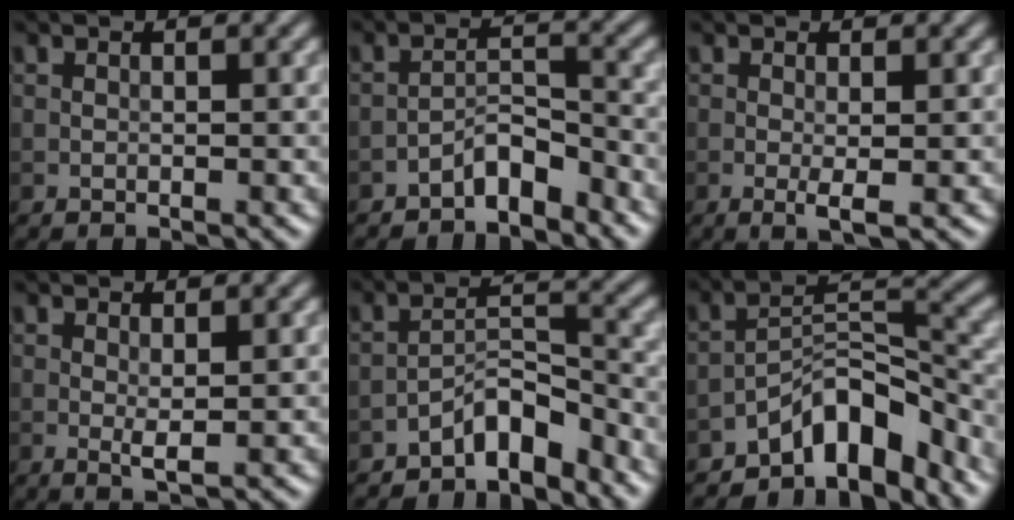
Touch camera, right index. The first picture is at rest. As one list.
[{"total": 3.0, "force": [-2.5, 0.8, 1.4], "torque": [-0.019, 0.018, -0.047]}, {"total": 1.6, "force": [-0.2, 0.2, 1.5], "torque": [-0.029, -0.005, -0.004]}, {"total": 1.4, "force": [0.3, 0.3, 1.3], "torque": [-0.025, -0.004, 0.005]}, {"total": 4.4, "force": [-3.5, 1.4, 2.2], "torque": [-0.027, 0.018, -0.067]}, {"total": 7.4, "force": [-5.7, 2.7, 3.9], "torque": [-0.037, 0.011, -0.104]}]